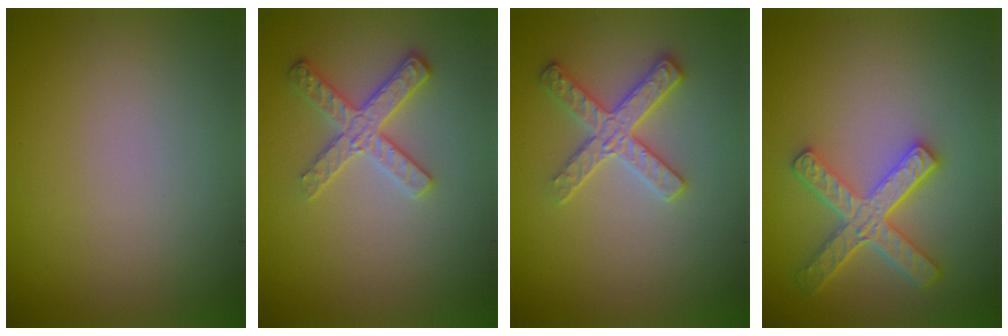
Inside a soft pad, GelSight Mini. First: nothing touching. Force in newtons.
{"total": 2.7, "press": 2.6, "slide": 0.5}
{"total": 2.9, "press": 2.9, "slide": 0.1}
{"total": 5.1, "press": 3.8, "slide": 3.3}